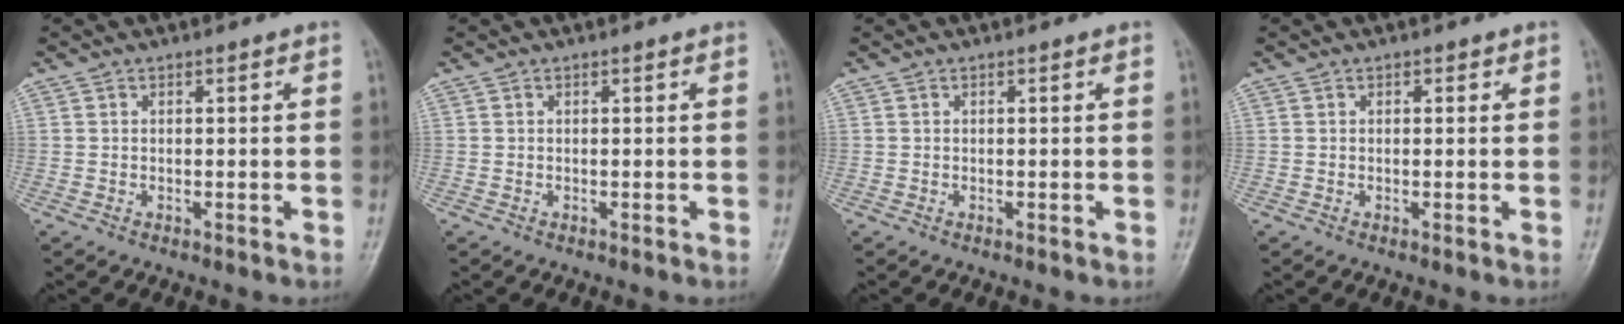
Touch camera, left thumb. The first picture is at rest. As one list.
[{"total": 0.0}, {"total": 0.0}, {"total": 0.9, "force": [0.4, 0.6, 0.5], "torque": [0.002, 0.000, 0.002]}]